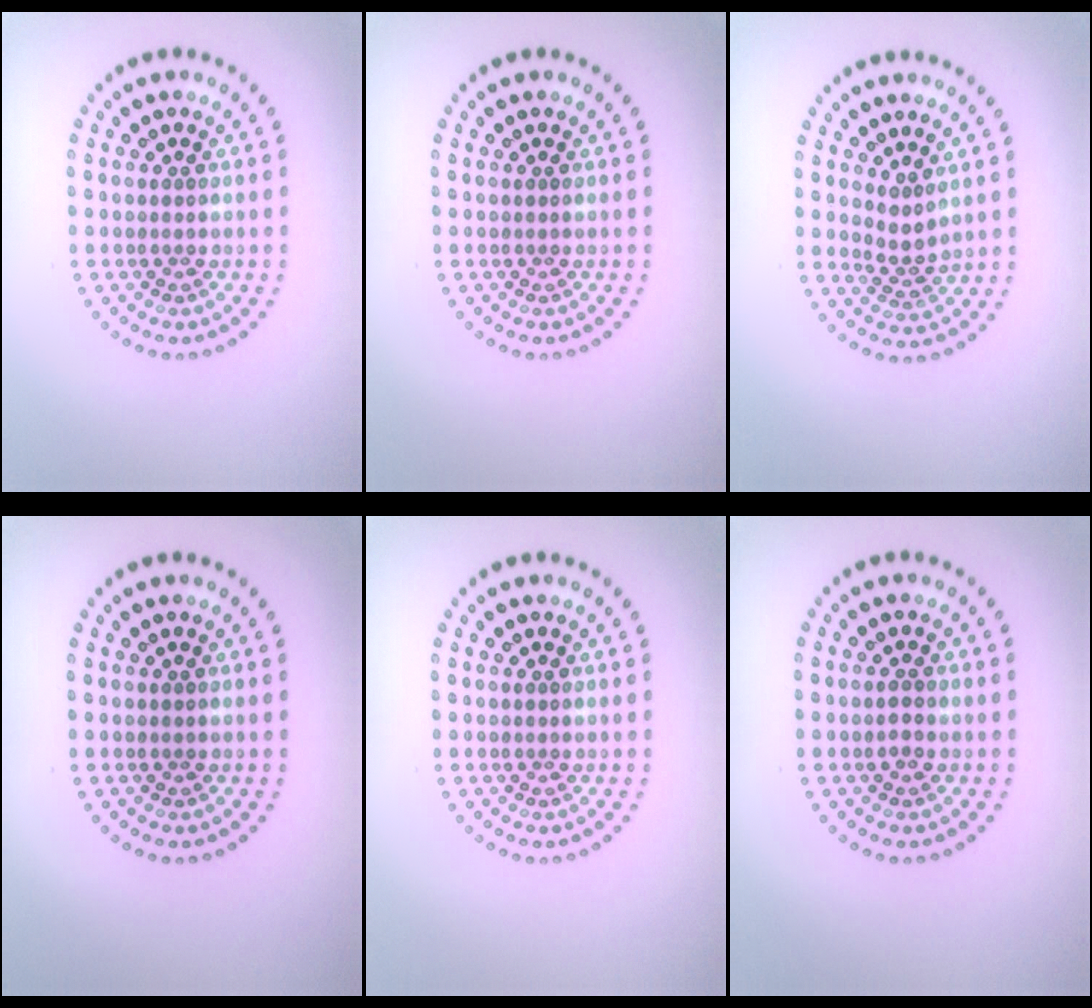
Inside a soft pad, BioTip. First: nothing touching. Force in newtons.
{"total": 0.0}
{"total": 1.8, "press": 1.3, "slide": 1.2}
{"total": 0.0}
{"total": 0.0}
{"total": 1.0, "press": 1.0, "slide": 0.1}